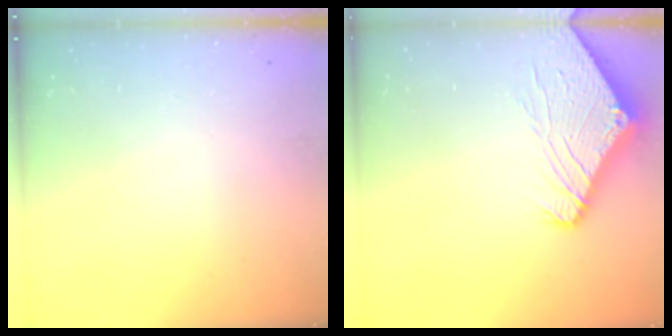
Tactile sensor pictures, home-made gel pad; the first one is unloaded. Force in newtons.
{"total": 12.0, "press": 12.0, "slide": 1.0}